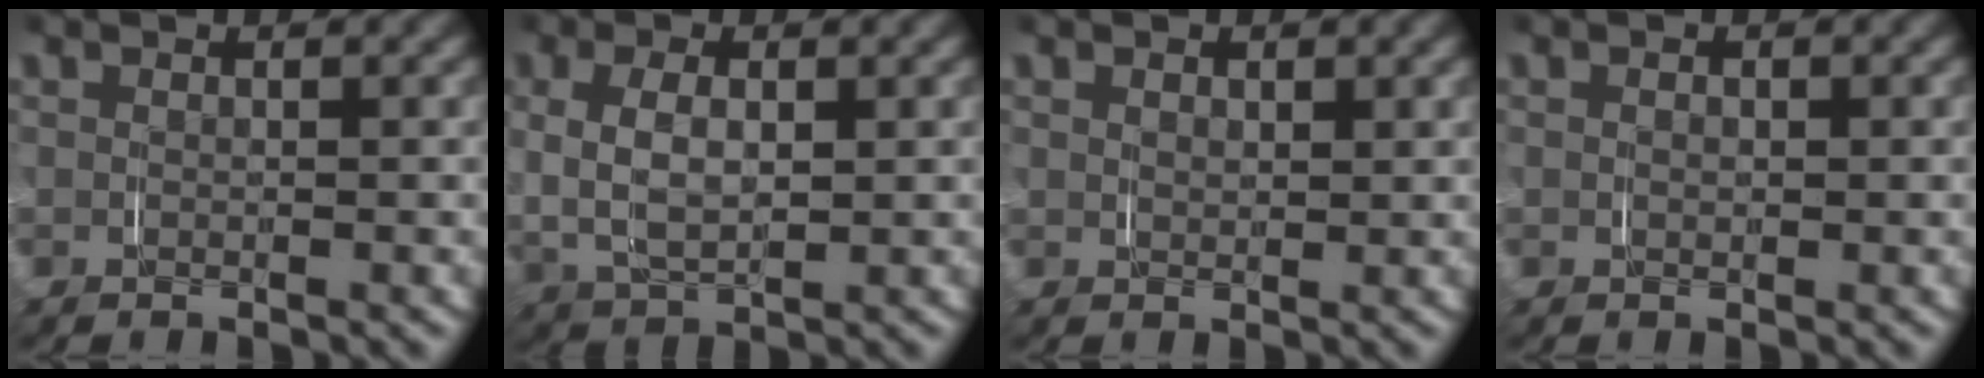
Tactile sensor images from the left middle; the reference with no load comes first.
{"total": 5.2, "force": [0.6, 3.4, 3.9], "torque": [-0.095, -0.002, 0.017]}
{"total": 0.9, "force": [0.6, 0.4, 0.4], "torque": [-0.007, -0.004, 0.015]}
{"total": 0.6, "force": [0.1, 0.4, 0.4], "torque": [-0.007, -0.001, 0.003]}